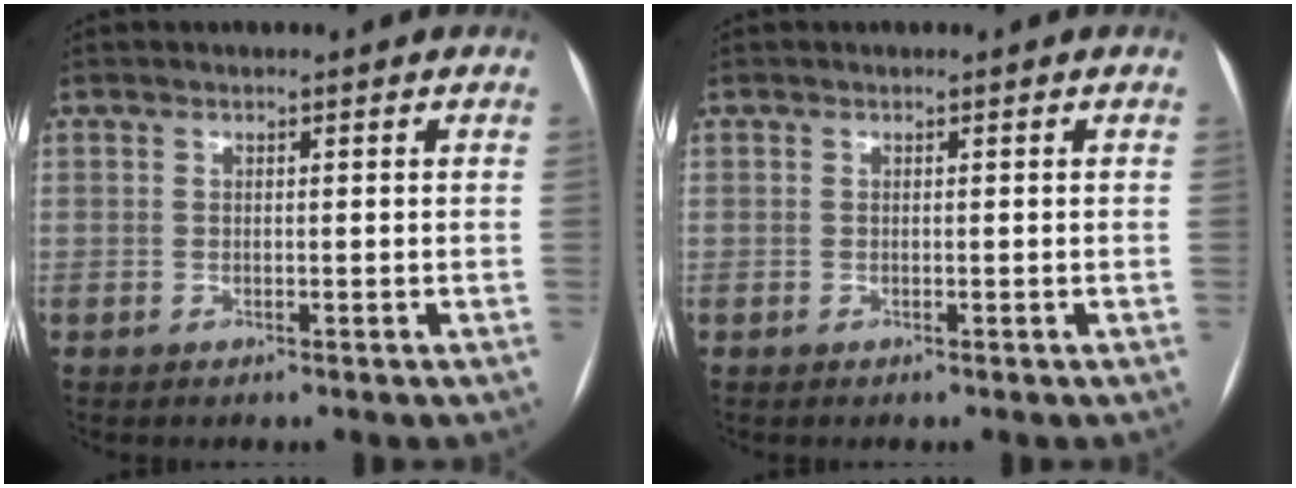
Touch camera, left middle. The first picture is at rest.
{"total": 0.0}